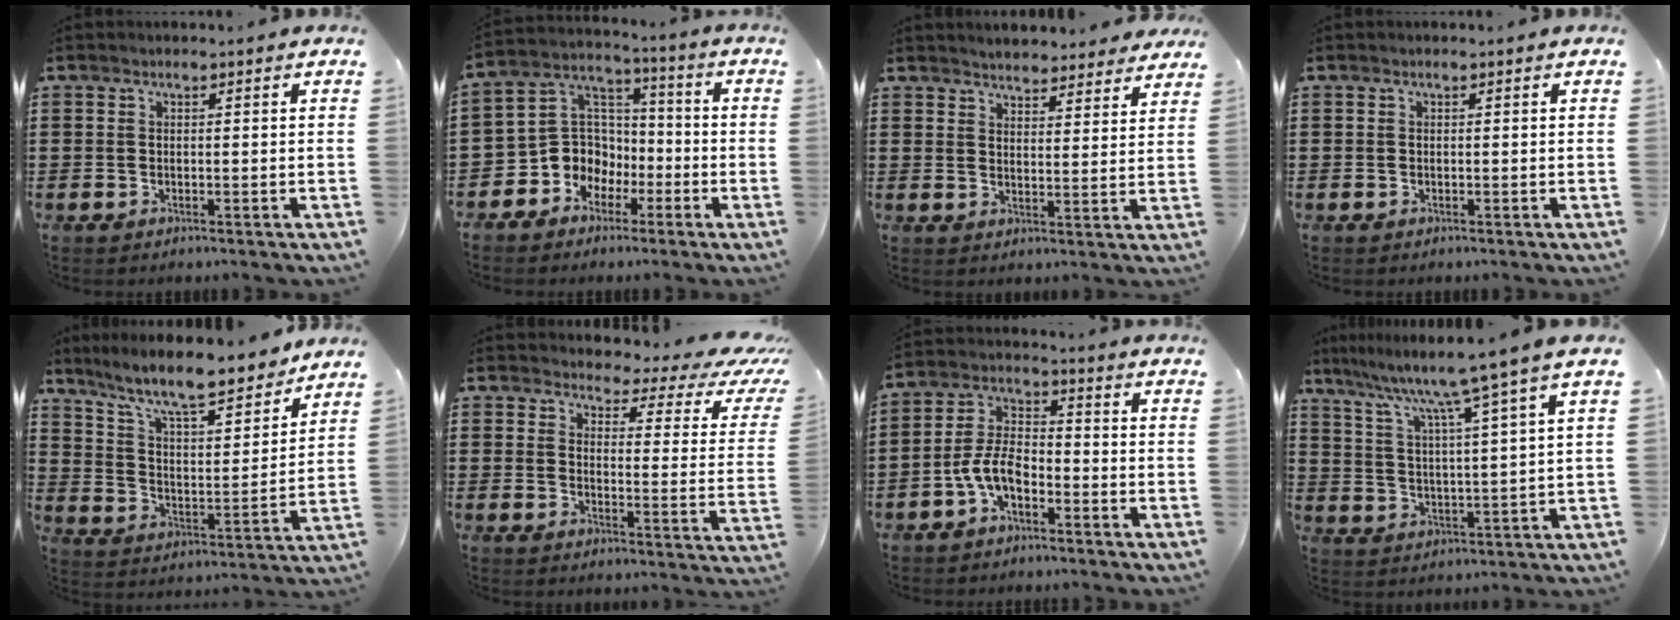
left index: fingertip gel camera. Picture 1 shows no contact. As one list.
[{"total": 8.4, "force": [-3.1, 7.7, 1.3], "torque": [-0.078, -0.001, -0.063]}, {"total": 3.9, "force": [3.9, 0.3, 0.0], "torque": [-0.006, -0.022, 0.070]}, {"total": 0.0}, {"total": 9.8, "force": [8.5, 0.8, 4.6], "torque": [-0.124, -0.051, 0.144]}, {"total": 4.0, "force": [3.2, 1.0, 2.1], "torque": [-0.046, -0.026, 0.046]}, {"total": 6.2, "force": [-3.4, 2.9, 4.3], "torque": [-0.108, 0.003, -0.073]}, {"total": 8.6, "force": [6.8, -1.8, 4.9], "torque": [-0.121, -0.044, 0.103]}]